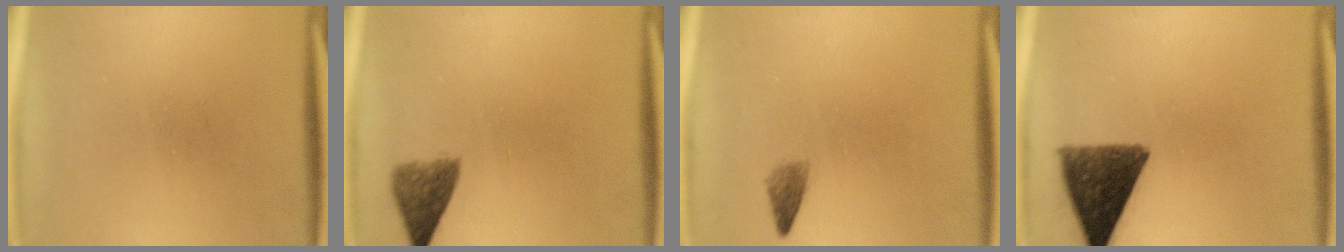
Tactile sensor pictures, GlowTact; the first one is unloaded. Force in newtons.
{"total": 4.1}
{"total": 1.6}
{"total": 10.7}